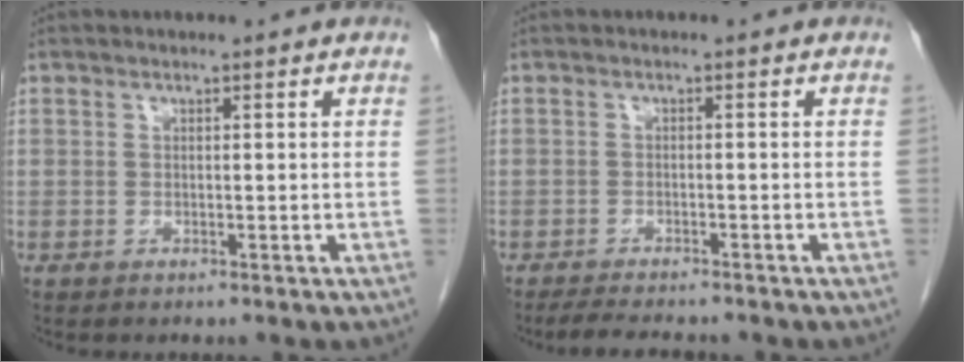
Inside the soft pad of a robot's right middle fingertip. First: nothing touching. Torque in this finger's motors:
{"motor_torque": [0.07, -0.02, 0.00, 0.00]}